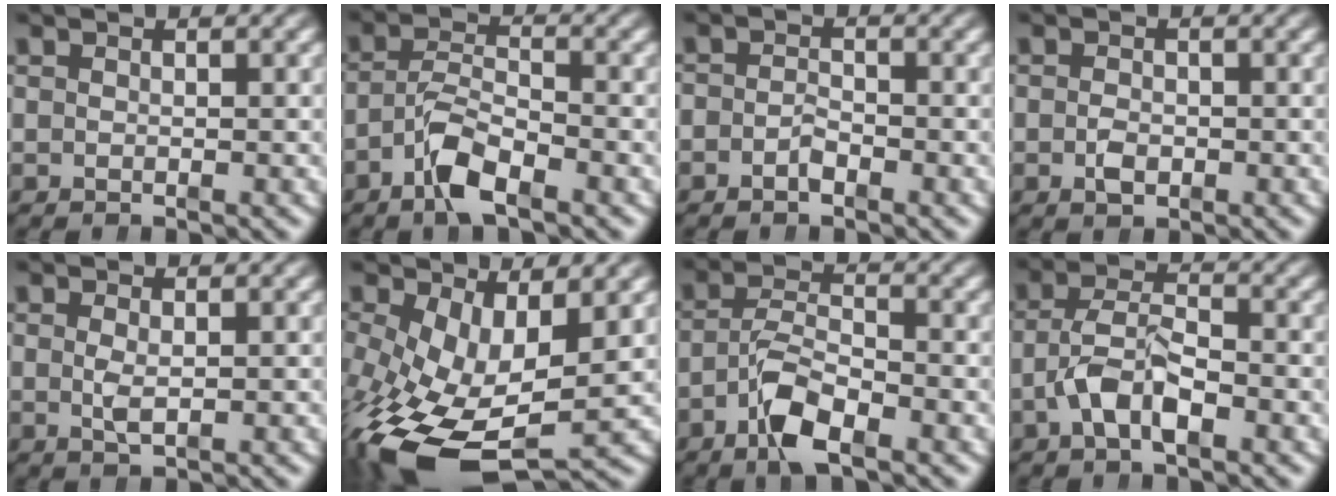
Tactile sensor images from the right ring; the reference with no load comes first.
{"total": 4.2, "force": [-2.4, 1.7, 3.0], "torque": [-0.053, -0.011, -0.041]}
{"total": 2.1, "force": [-1.3, 1.5, 0.8], "torque": [-0.021, -0.008, -0.024]}
{"total": 1.4, "force": [-0.8, 0.7, 0.9], "torque": [-0.018, -0.011, -0.009]}
{"total": 1.3, "force": [-0.1, 0.2, 1.3], "torque": [-0.027, -0.016, 0.008]}
{"total": 10.8, "force": [-4.6, 6.1, 7.6], "torque": [-0.183, -0.063, -0.042]}
{"total": 4.7, "force": [-2.4, 2.0, 3.5], "torque": [-0.062, -0.013, -0.040]}
{"total": 5.2, "force": [-2.1, 3.0, 3.7], "torque": [-0.070, -0.016, -0.034]}